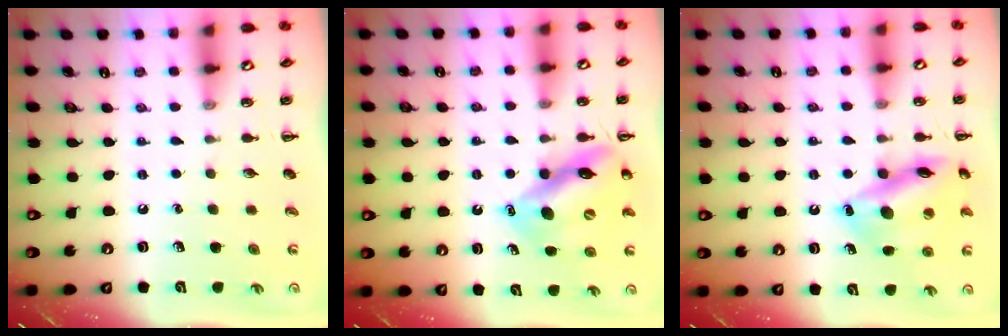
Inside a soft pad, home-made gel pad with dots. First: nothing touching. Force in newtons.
{"total": 12.4, "press": 12.0, "slide": 3.3}
{"total": 16.7, "press": 16.6, "slide": 1.7}